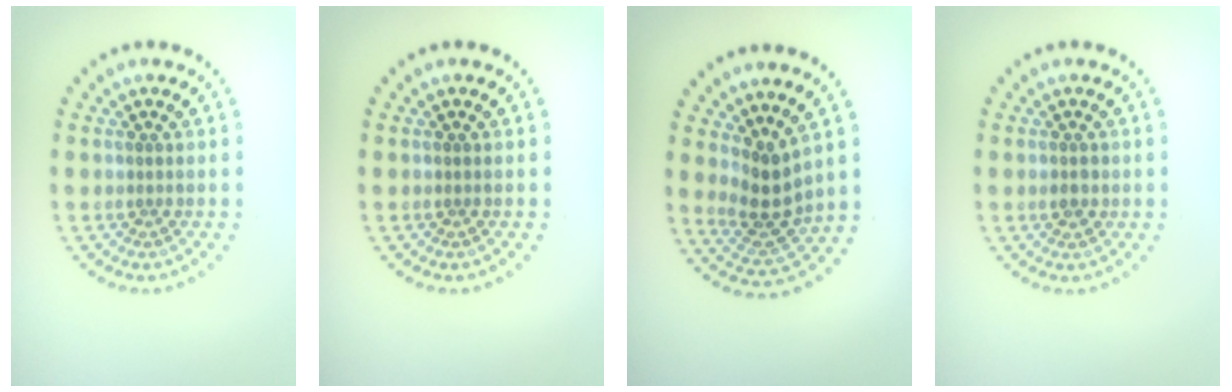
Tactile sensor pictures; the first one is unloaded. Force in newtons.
{"total": 0.0}
{"total": 3.4, "press": 2.9, "slide": 1.9}
{"total": 1.0, "press": 1.0, "slide": 0.1}